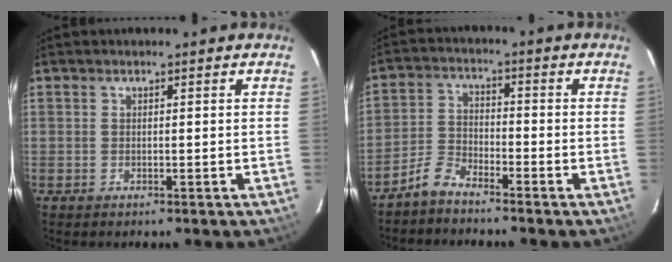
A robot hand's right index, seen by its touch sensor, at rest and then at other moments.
{"total": 4.7, "force": [-4.1, 1.4, 1.7], "torque": [-0.040, 0.012, -0.090]}